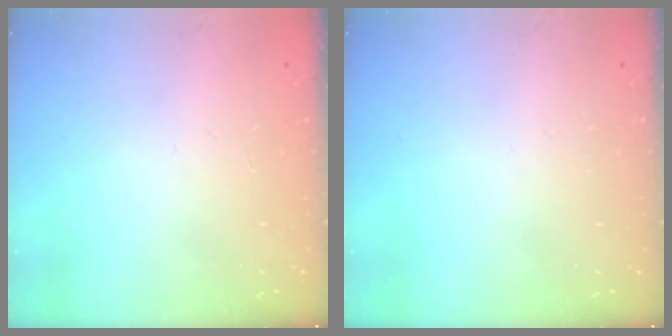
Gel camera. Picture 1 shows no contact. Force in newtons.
{"total": 0.0}